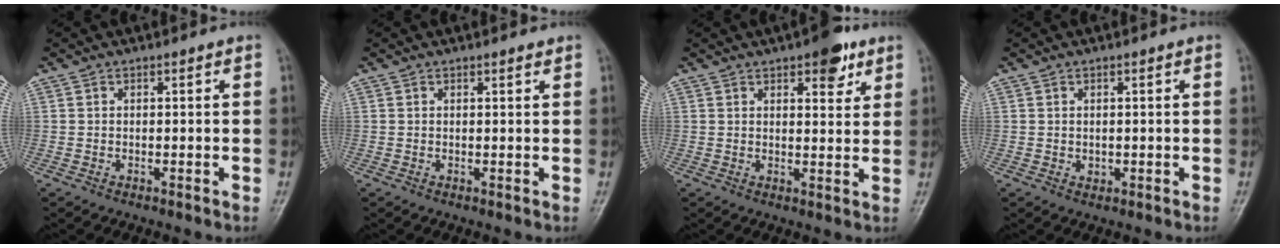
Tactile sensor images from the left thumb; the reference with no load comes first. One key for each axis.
{"total": 0.8, "fx": 0.7, "fy": 0.1, "fz": 0.4, "tx": -0.006, "ty": -0.004, "tz": 0.010}
{"total": 6.8, "fx": 3.9, "fy": 2.8, "fz": 4.7, "tx": -0.039, "ty": -0.016, "tz": 0.047}
{"total": 1.1, "fx": 0.1, "fy": 0.8, "fz": 0.7, "tx": -0.006, "ty": -0.001, "tz": 0.006}